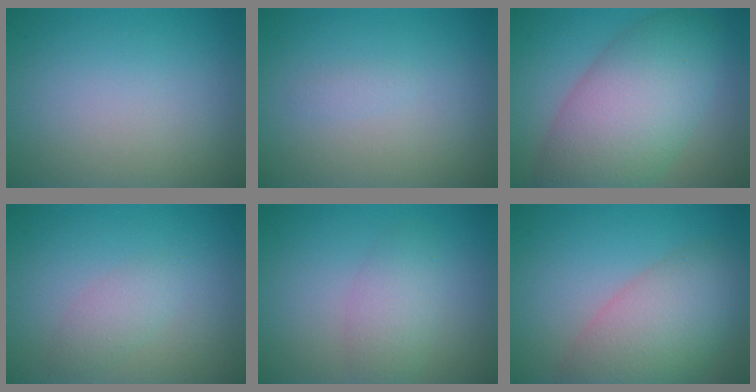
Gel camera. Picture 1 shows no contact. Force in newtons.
{"total": 0.6, "press": 0.6, "slide": 0.1}
{"total": 10.0, "press": 10.0, "slide": 0.3}
{"total": 1.7, "press": 1.7, "slide": 0.0}
{"total": 2.7, "press": 2.7, "slide": 0.2}
{"total": 7.4, "press": 7.4, "slide": 0.3}